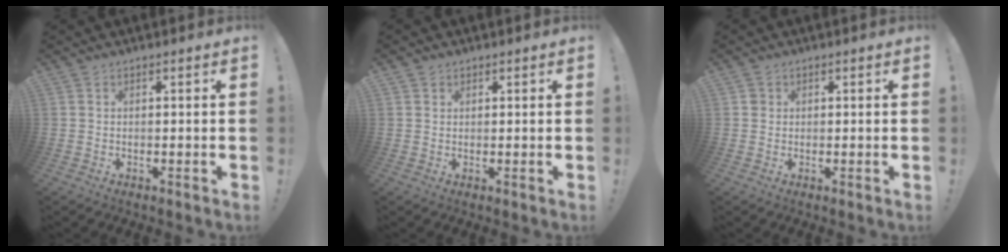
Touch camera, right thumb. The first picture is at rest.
{"total": 1.2, "force": [0.8, 0.9, 0.0], "torque": [0.007, -0.004, 0.014]}
{"total": 1.6, "force": [0.5, 1.5, 0.3], "torque": [0.001, 0.001, 0.009]}